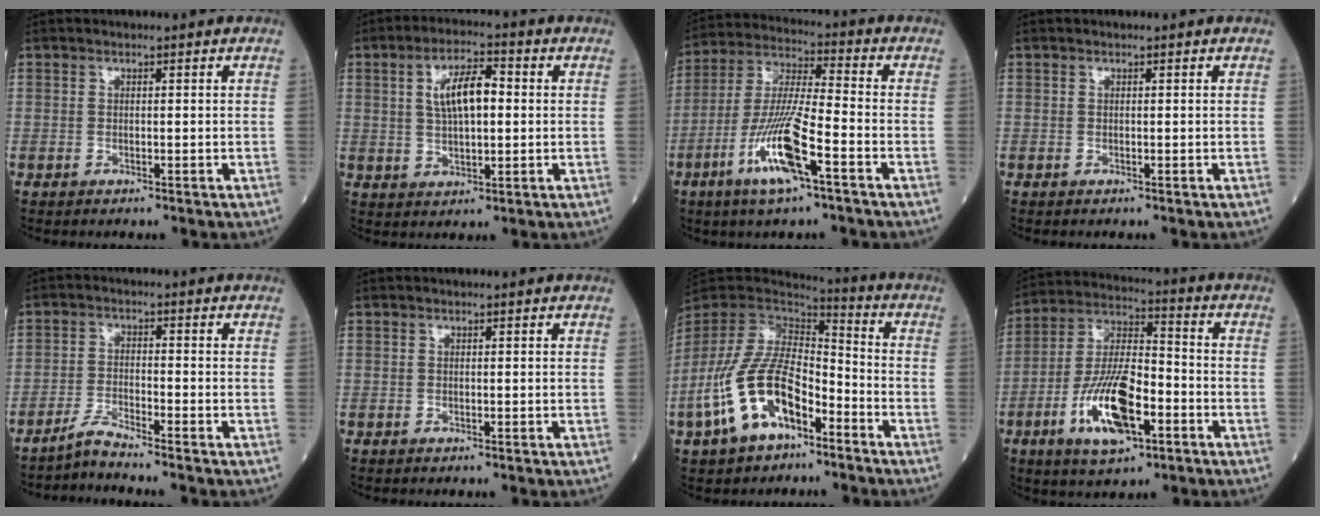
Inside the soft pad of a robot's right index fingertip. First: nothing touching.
{"total": 7.6, "force": [1.2, 2.6, 7.0], "torque": [-0.132, 0.014, 0.021]}
{"total": 12.7, "force": [-5.7, 1.0, 11.3], "torque": [-0.229, -0.011, -0.110]}
{"total": 0.0}
{"total": 3.3, "force": [-3.1, -1.0, 0.5], "torque": [-0.016, -0.018, -0.065]}
{"total": 0.0}
{"total": 15.1, "force": [-7.0, 7.2, 11.3], "torque": [-0.240, 0.008, -0.131]}
{"total": 14.0, "force": [-5.5, 4.7, 12.0], "torque": [-0.238, 0.001, -0.098]}